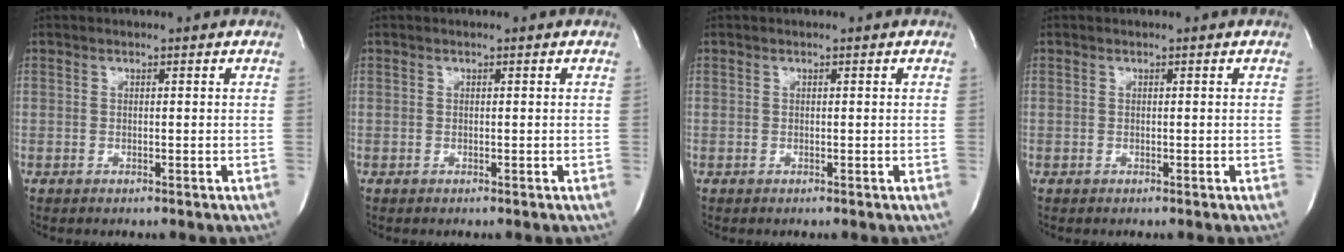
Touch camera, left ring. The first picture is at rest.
{"total": 0.0}
{"total": 0.0}
{"total": 0.0}